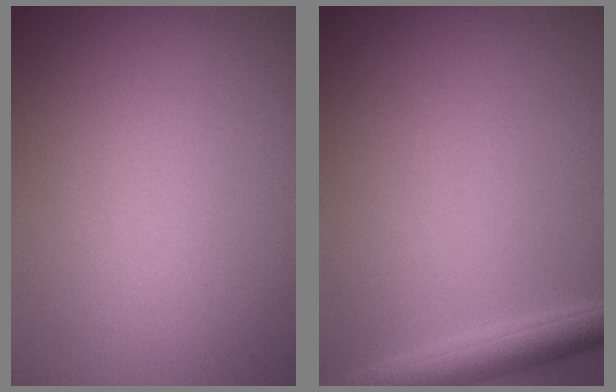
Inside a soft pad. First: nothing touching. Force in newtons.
{"total": 3.0, "press": 3.0, "slide": 0.1}